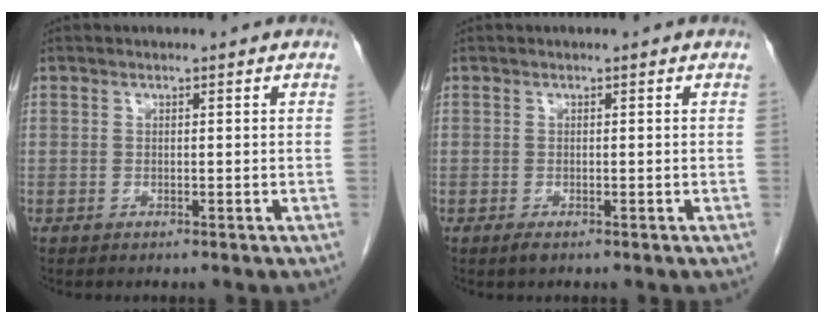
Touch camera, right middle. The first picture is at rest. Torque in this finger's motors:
{"motor_torque": [0.46, 0.02, 0.03, -0.01]}